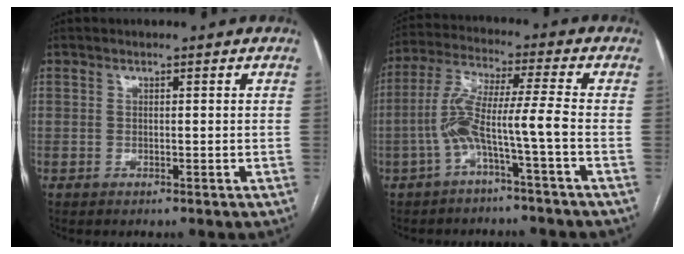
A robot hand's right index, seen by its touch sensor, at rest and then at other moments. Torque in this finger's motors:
{"motor_torque": [1.32, -0.62, 0.71, 0.19]}